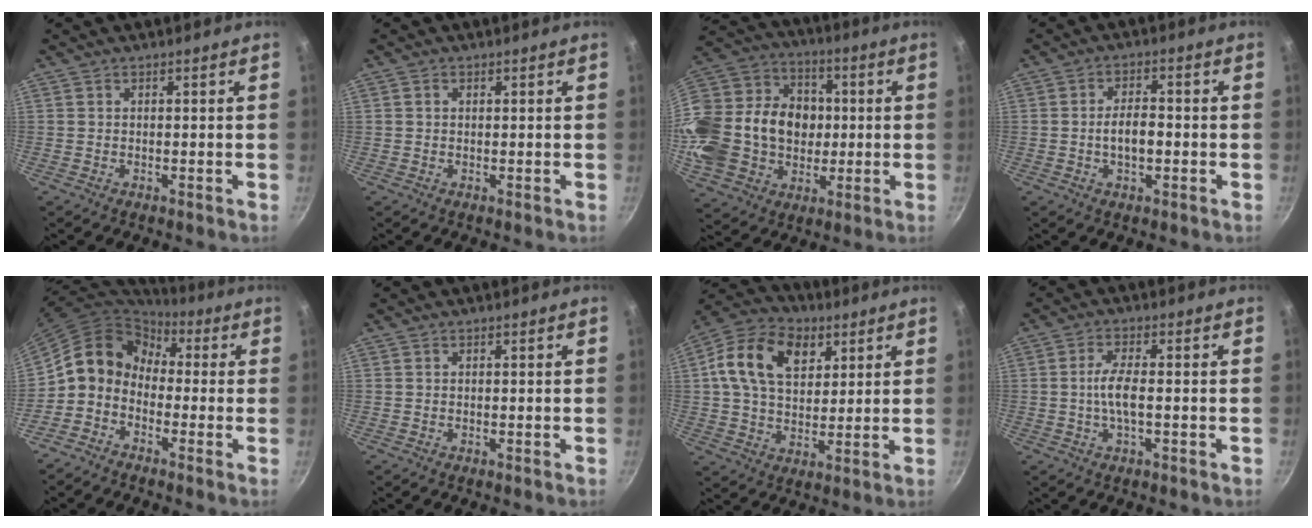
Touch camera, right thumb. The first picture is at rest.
{"total": 0.8, "force": [0.2, 0.7, 0.4], "torque": [-0.007, 0.005, 0.004]}
{"total": 28.0, "force": [-0.2, 22.6, 16.6], "torque": [-0.337, 0.049, 0.010]}
{"total": 5.4, "force": [-1.0, 2.6, 4.6], "torque": [-0.068, 0.017, -0.016]}
{"total": 10.4, "force": [-1.2, 8.6, 5.7], "torque": [-0.085, 0.048, -0.054]}
{"total": 0.0}
{"total": 15.7, "force": [5.5, 10.7, 10.2], "torque": [-0.159, 0.000, 0.083]}
{"total": 4.9, "force": [-0.7, 1.4, 4.6], "torque": [-0.102, 0.008, -0.016]}